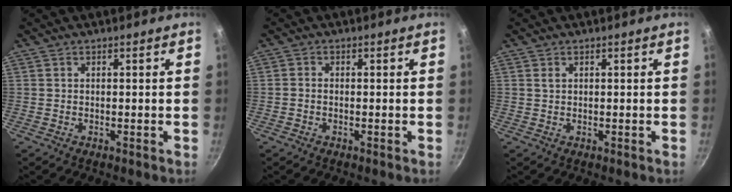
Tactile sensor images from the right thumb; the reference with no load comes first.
{"total": 0.9, "force": [-0.4, 0.6, 0.5], "torque": [-0.010, 0.006, -0.009]}
{"total": 0.6, "force": [0.3, 0.3, 0.4], "torque": [-0.008, 0.000, 0.008]}